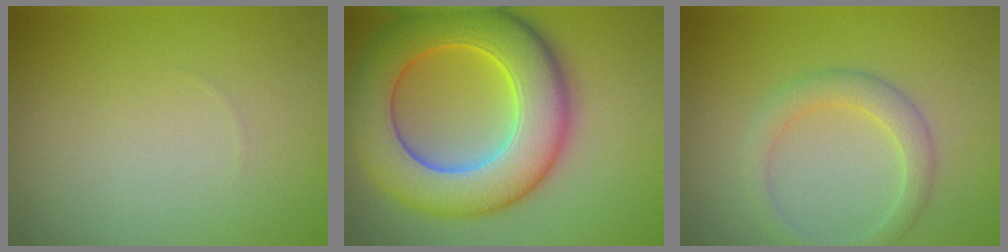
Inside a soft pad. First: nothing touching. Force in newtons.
{"total": 11.0, "press": 11.0, "slide": 0.2}
{"total": 2.6, "press": 2.5, "slide": 0.2}